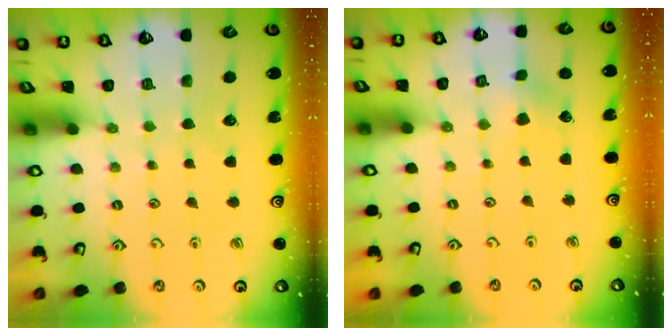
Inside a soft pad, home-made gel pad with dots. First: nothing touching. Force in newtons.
{"total": 3.0, "press": 2.9, "slide": 0.6}